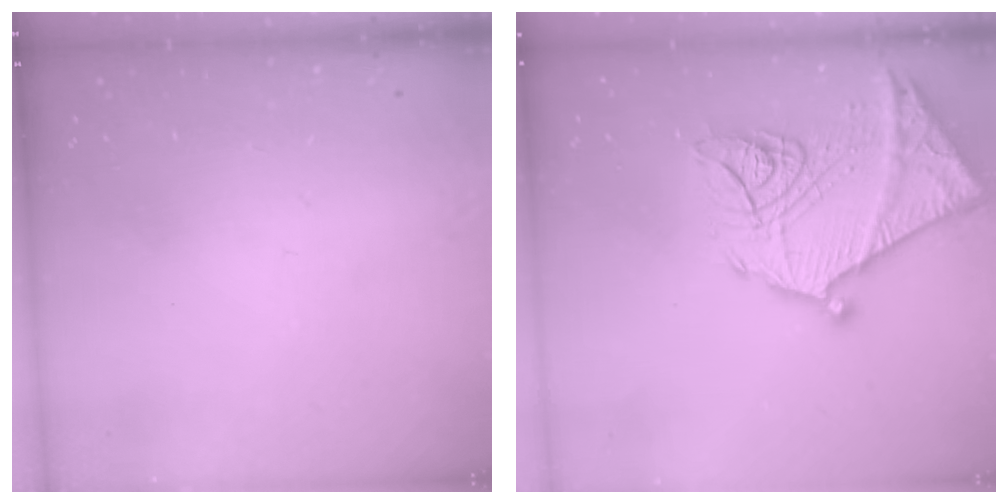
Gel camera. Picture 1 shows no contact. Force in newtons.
{"total": 25.4, "press": 25.3, "slide": 2.5}